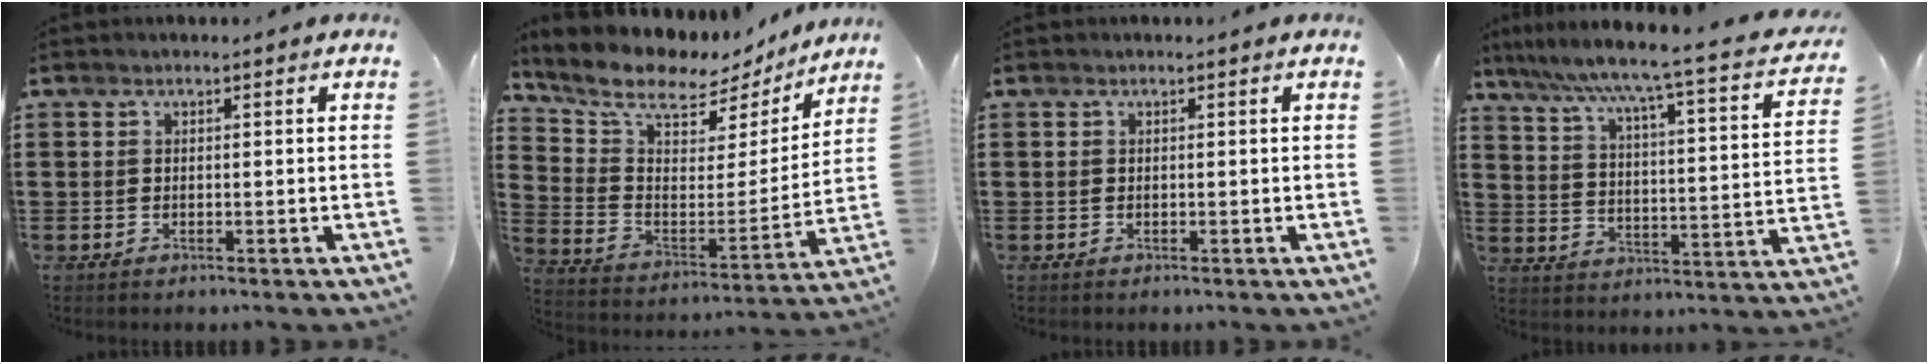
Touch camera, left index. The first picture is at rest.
{"total": 8.7, "force": [7.5, 3.2, 3.0], "torque": [-0.086, -0.059, 0.124]}
{"total": 0.0}
{"total": 5.0, "force": [3.9, -0.9, 3.0], "torque": [-0.077, -0.045, 0.049]}